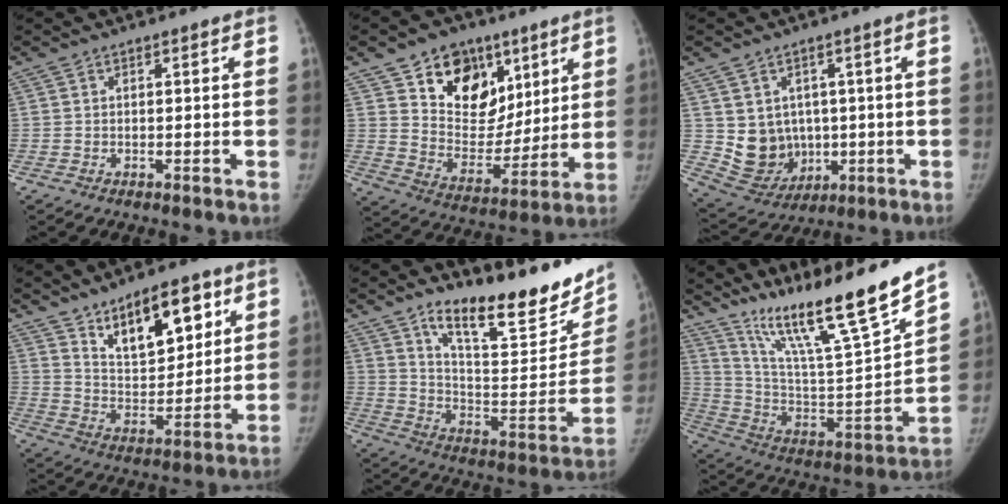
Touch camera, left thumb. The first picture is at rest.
{"total": 17.5, "force": [9.4, 12.4, 8.0], "torque": [-0.072, -0.043, 0.163]}
{"total": 10.0, "force": [0.5, 8.8, 4.8], "torque": [-0.045, -0.010, 0.041]}
{"total": 15.3, "force": [8.6, 7.2, 10.4], "torque": [-0.123, -0.049, 0.153]}
{"total": 24.0, "force": [17.3, 7.4, 15.0], "torque": [-0.175, -0.105, 0.261]}
{"total": 25.4, "force": [19.6, 1.5, 16.2], "torque": [-0.245, -0.107, 0.337]}